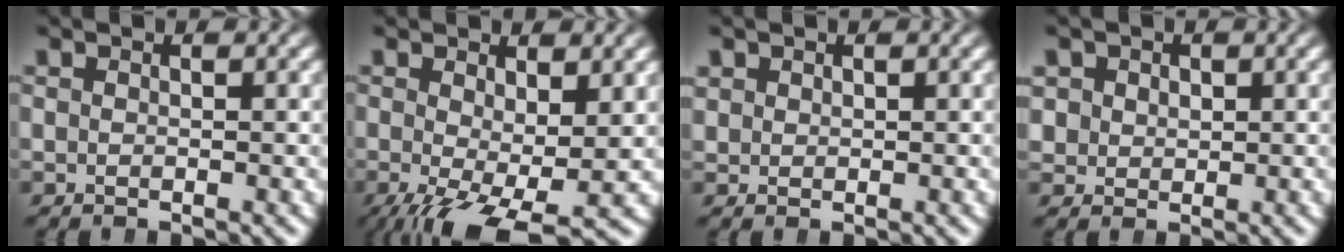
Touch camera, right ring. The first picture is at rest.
{"total": 5.6, "force": [-2.7, 2.0, 4.5], "torque": [-0.088, -0.043, -0.021]}
{"total": 1.0, "force": [0.8, 0.6, 0.2], "torque": [-0.004, -0.005, 0.025]}
{"total": 3.3, "force": [1.1, 2.8, 1.3], "torque": [-0.034, -0.011, 0.031]}